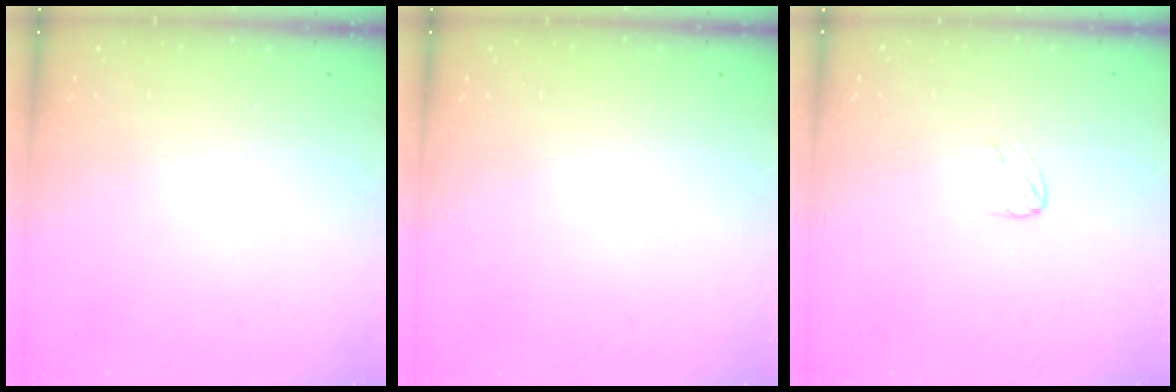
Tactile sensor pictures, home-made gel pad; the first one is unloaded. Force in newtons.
{"total": 0.0}
{"total": 3.0, "press": 2.9, "slide": 0.2}